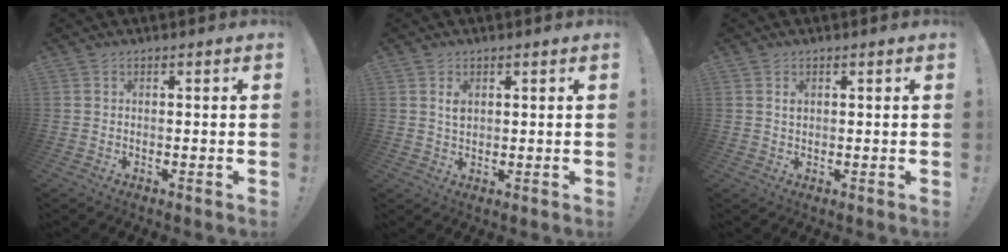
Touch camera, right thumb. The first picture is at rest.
{"total": 2.5, "force": [1.0, 1.6, 1.7], "torque": [-0.013, -0.008, 0.012]}
{"total": 1.0, "force": [0.5, 0.6, 0.5], "torque": [-0.003, -0.003, 0.009]}